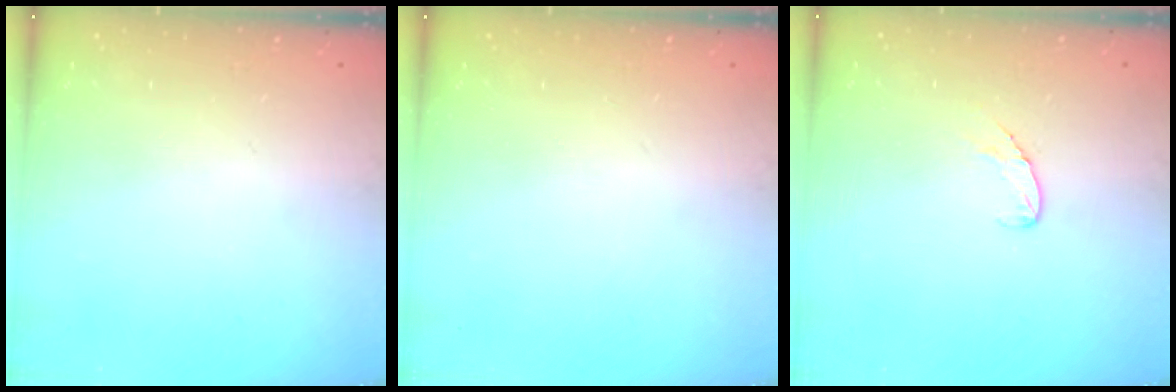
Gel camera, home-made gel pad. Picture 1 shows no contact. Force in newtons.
{"total": 0.0}
{"total": 6.3, "press": 6.3, "slide": 0.5}